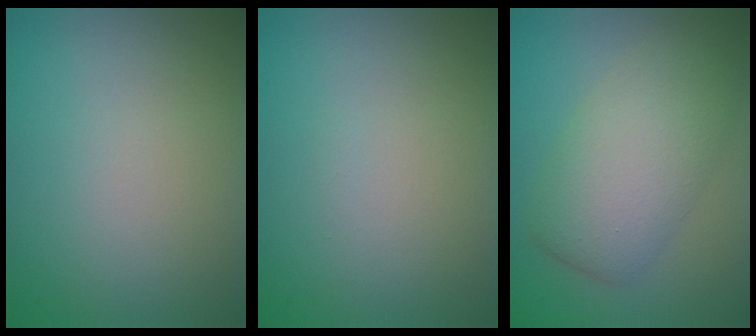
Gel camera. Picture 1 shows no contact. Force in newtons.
{"total": 0.0}
{"total": 6.0, "press": 6.0, "slide": 0.3}